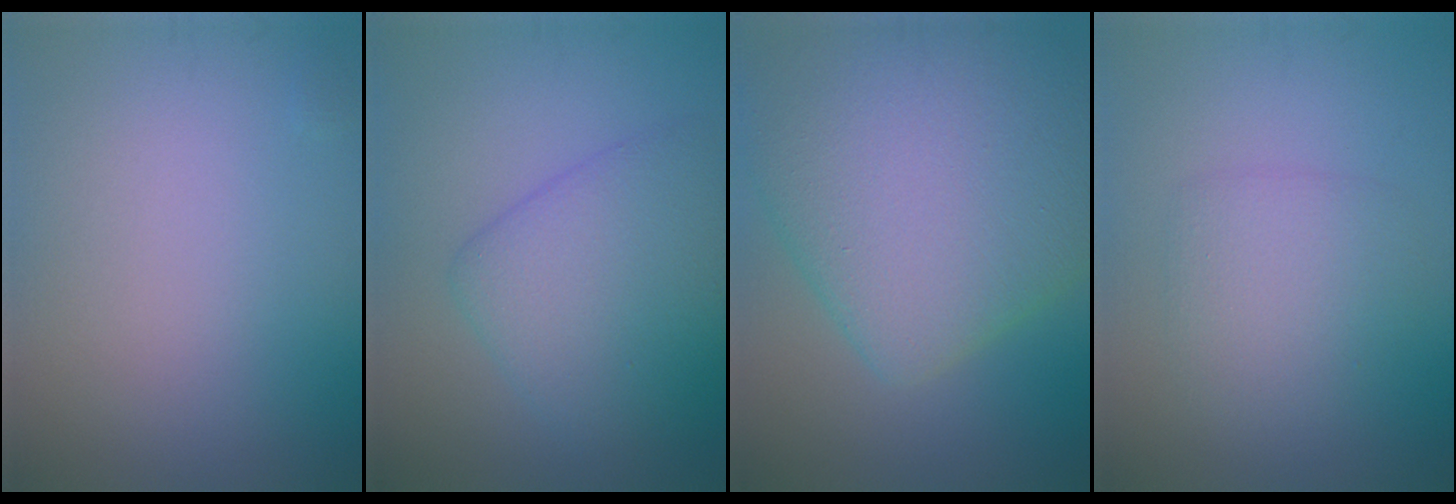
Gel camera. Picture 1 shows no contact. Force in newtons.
{"total": 5.7, "press": 5.7, "slide": 0.1}
{"total": 11.2, "press": 11.2, "slide": 0.4}
{"total": 2.8, "press": 2.8, "slide": 0.0}